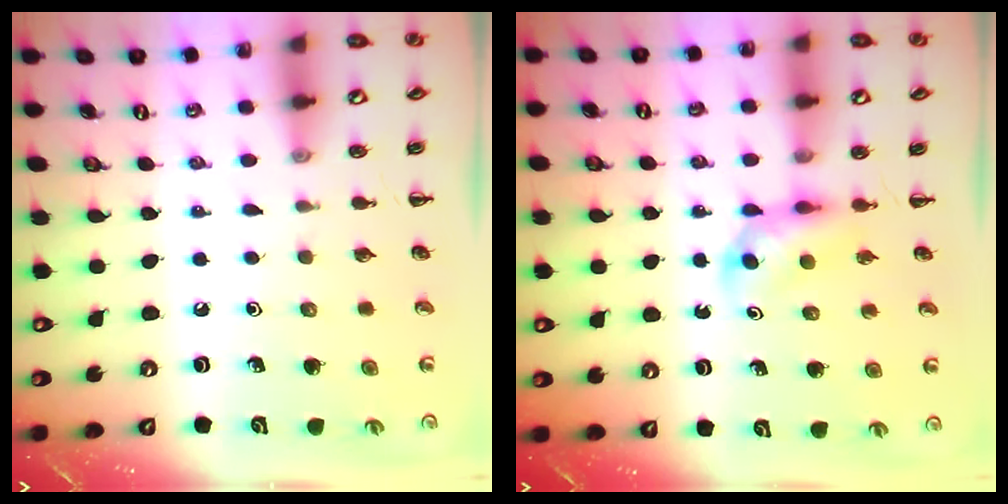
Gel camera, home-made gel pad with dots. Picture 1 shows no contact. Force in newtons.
{"total": 3.7, "press": 3.5, "slide": 1.3}